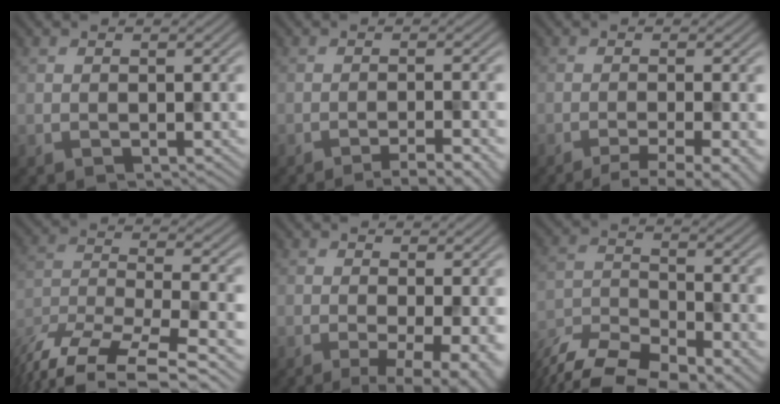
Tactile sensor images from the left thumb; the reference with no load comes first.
{"total": 5.2, "force": [-3.5, 0.8, 3.7], "torque": [-0.051, 0.013, -0.060]}
{"total": 5.7, "force": [-3.5, 1.0, 4.4], "torque": [-0.051, 0.003, -0.056]}
{"total": 12.9, "force": [-9.9, 4.0, 7.3], "torque": [-0.154, -0.024, -0.162]}
{"total": 5.7, "force": [-1.5, 1.2, 5.3], "torque": [-0.080, -0.008, -0.020]}
{"total": 12.8, "force": [-10.4, 4.0, 6.3], "torque": [-0.132, -0.030, -0.172]}